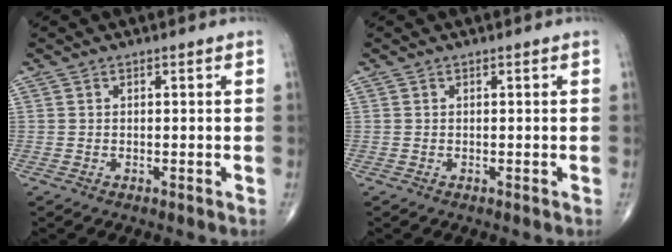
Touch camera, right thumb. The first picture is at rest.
{"total": 0.0}